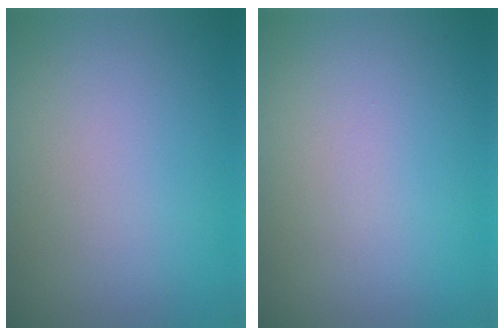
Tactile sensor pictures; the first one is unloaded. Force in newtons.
{"total": 0.0}